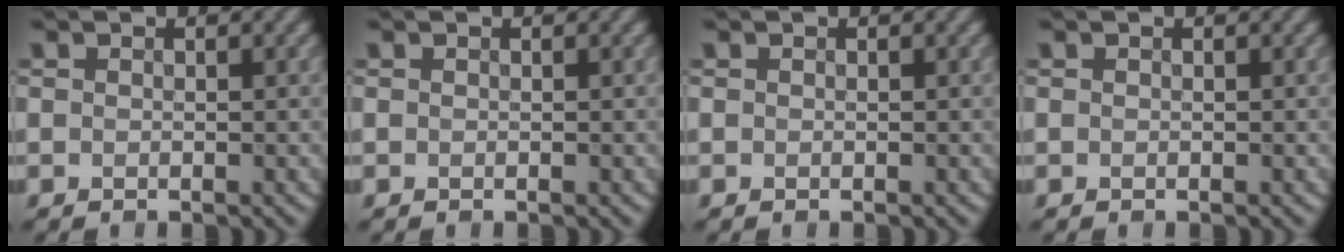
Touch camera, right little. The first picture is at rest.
{"total": 0.0}
{"total": 0.0}
{"total": 0.0}